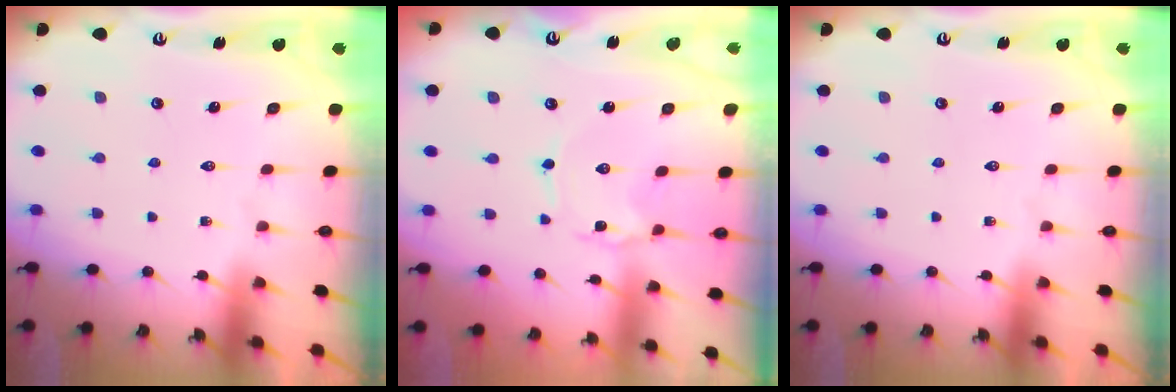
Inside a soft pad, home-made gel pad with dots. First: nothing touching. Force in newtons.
{"total": 0.9, "press": 0.9, "slide": 0.1}
{"total": 0.0}